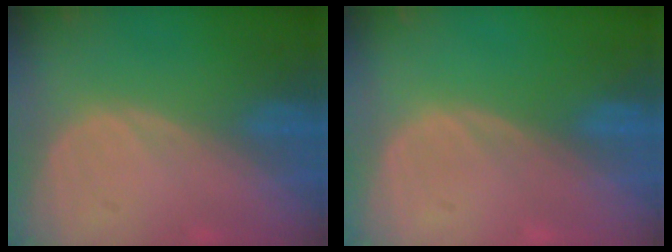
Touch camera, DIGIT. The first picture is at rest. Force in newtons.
{"total": 0.0}